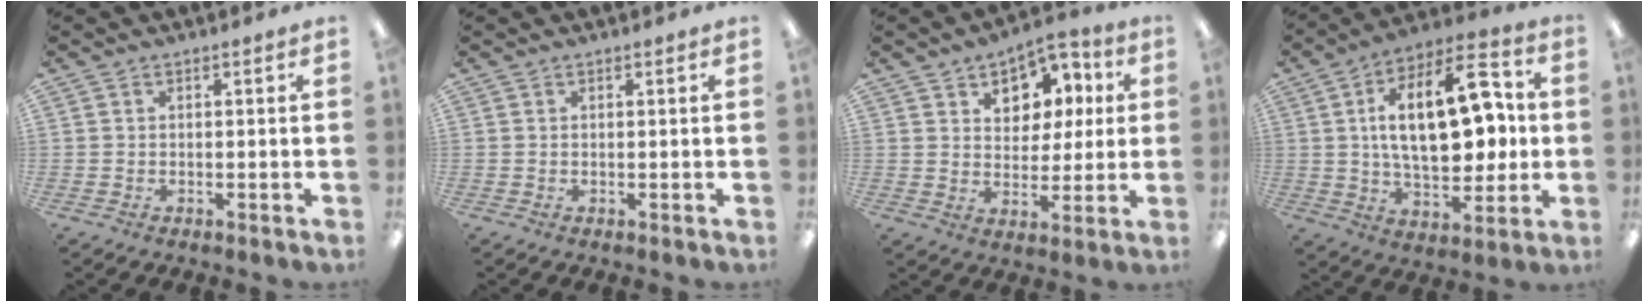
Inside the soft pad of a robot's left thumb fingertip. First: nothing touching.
{"total": 0.0}
{"total": 9.8, "force": [4.9, 7.8, 3.4], "torque": [-0.045, -0.033, 0.089]}
{"total": 22.6, "force": [3.1, 12.2, 18.7], "torque": [-0.297, 0.007, 0.050]}